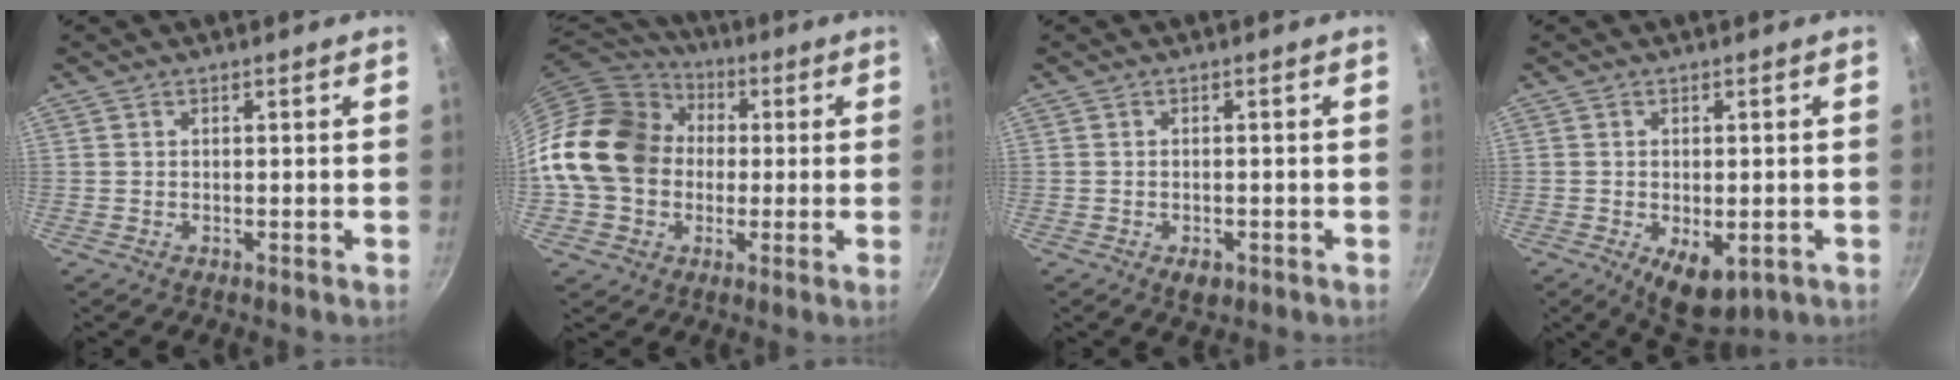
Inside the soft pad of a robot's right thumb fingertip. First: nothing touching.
{"total": 19.4, "force": [0.5, 16.1, 10.9], "torque": [-0.183, 0.043, 0.003]}
{"total": 2.6, "force": [-1.2, 1.5, 1.7], "torque": [-0.026, 0.004, -0.014]}
{"total": 7.6, "force": [-2.4, 4.1, 5.9], "torque": [-0.068, -0.003, -0.021]}